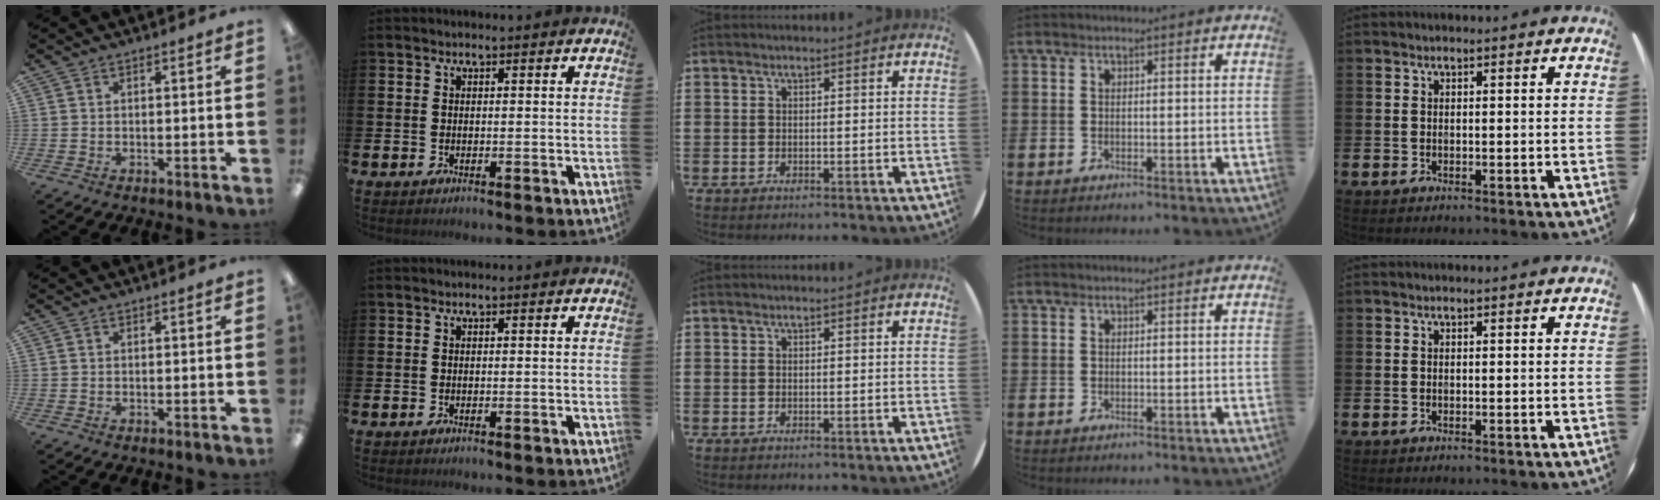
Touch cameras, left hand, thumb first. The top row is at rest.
{}